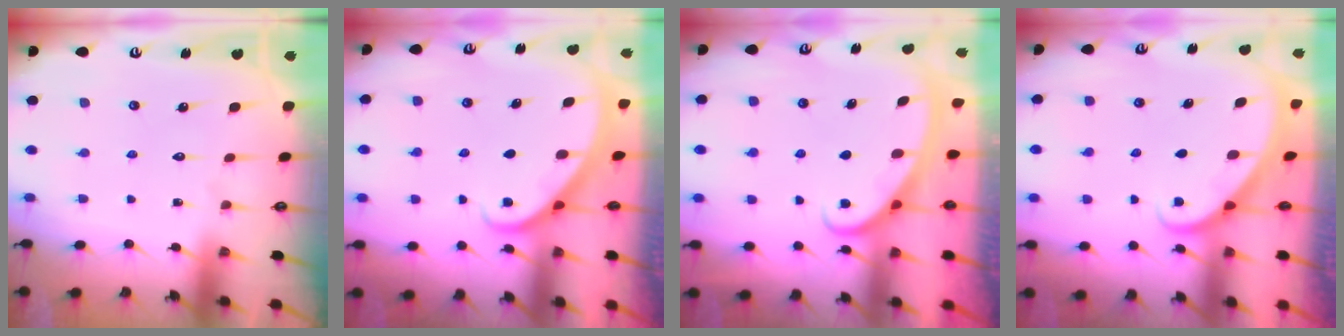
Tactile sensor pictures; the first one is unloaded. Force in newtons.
{"total": 2.3, "press": 2.3, "slide": 0.2}
{"total": 2.8, "press": 2.8, "slide": 0.4}
{"total": 2.1, "press": 2.1, "slide": 0.1}